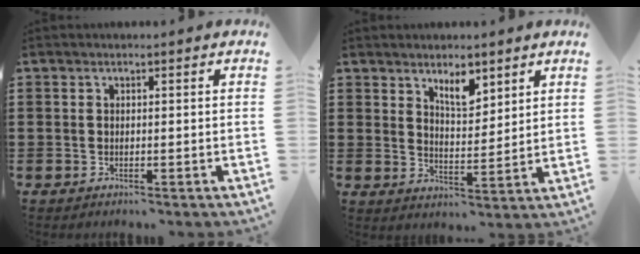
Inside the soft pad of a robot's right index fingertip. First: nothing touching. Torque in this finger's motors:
{"motor_torque": [0.04, 0.00, 0.08, 0.03]}